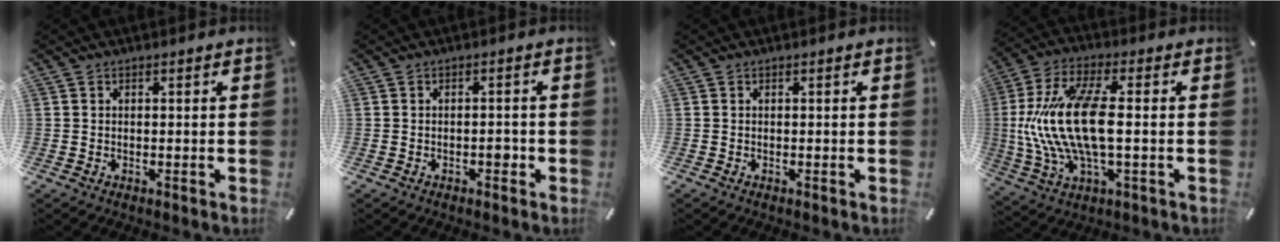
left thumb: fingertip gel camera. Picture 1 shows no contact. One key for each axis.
{"total": 2.2, "fx": -1.0, "fy": 1.2, "fz": 1.6, "tx": -0.028, "ty": 0.006, "tz": -0.018}
{"total": 0.0}
{"total": 16.7, "fx": 0.0, "fy": 6.6, "fz": 15.4, "tx": -0.336, "ty": -0.015, "tz": -0.007}